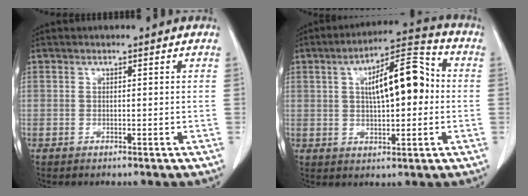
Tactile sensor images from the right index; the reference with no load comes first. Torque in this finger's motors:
{"motor_torque": [1.31, 0.07, 0.29, 0.14]}